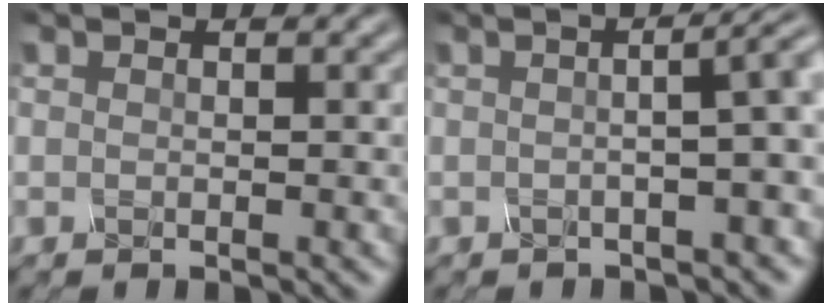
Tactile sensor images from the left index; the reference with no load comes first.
{"total": 6.9, "force": [0.4, 2.8, 6.3], "torque": [-0.024, 0.022, -0.013]}